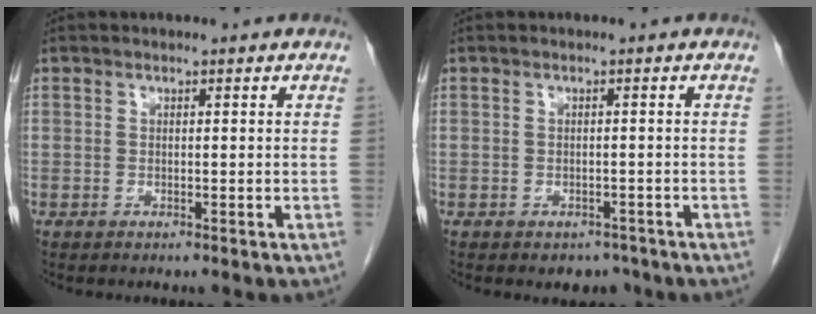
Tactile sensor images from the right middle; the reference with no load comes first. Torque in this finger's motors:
{"motor_torque": [0.46, -0.25, 0.09, 0.02]}